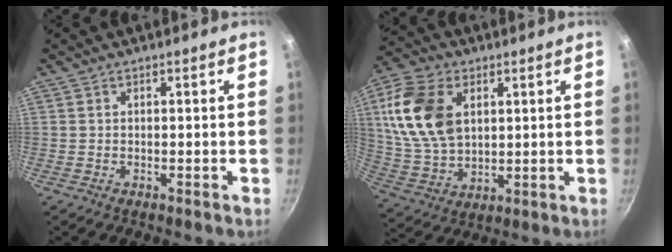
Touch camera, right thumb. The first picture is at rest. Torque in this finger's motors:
{"motor_torque": [-0.18, 0.72, 1.15, 0.45, 0.16]}